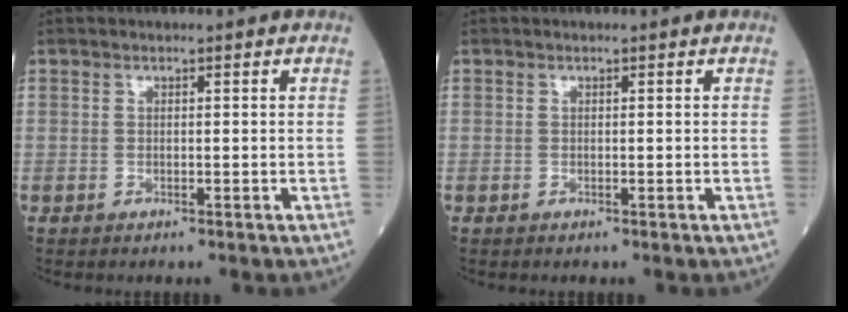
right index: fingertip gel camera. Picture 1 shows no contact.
{"total": 0.0}